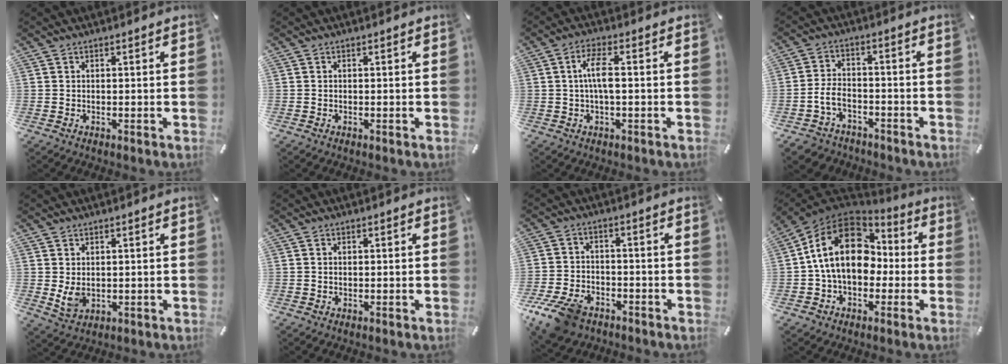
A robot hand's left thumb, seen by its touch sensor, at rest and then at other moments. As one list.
[{"total": 0.0}, {"total": 5.9, "force": [-0.1, 1.7, 5.6], "torque": [-0.116, 0.003, -0.007]}, {"total": 6.6, "force": [-3.1, 4.8, 3.3], "torque": [-0.083, 0.015, -0.061]}, {"total": 3.9, "force": [0.7, 3.0, 2.5], "torque": [-0.060, -0.006, 0.009]}, {"total": 0.6, "force": [-0.1, 0.5, 0.3], "torque": [-0.010, 0.002, -0.003]}, {"total": 9.8, "force": [-6.4, 5.9, 4.5], "torque": [-0.100, 0.030, -0.119]}, {"total": 18.4, "force": [1.1, 13.2, 12.8], "torque": [-0.254, 0.016, 0.014]}]